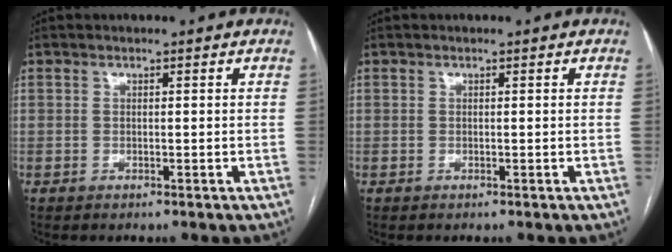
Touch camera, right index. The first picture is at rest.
{"total": 0.0}